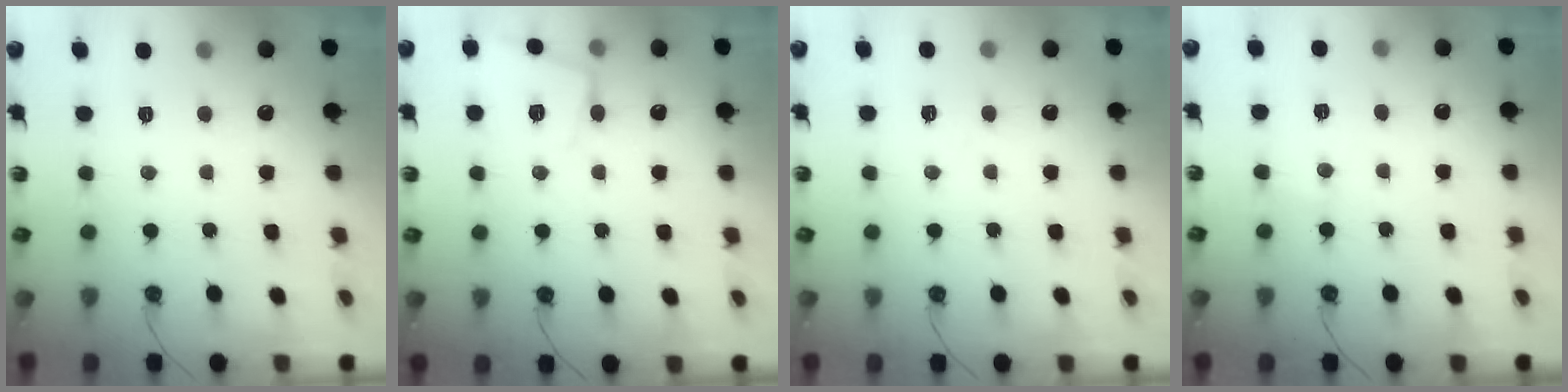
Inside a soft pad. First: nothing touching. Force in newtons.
{"total": 7.0, "press": 6.9, "slide": 1.0}
{"total": 5.4, "press": 5.4, "slide": 0.8}
{"total": 3.5, "press": 3.5, "slide": 0.5}